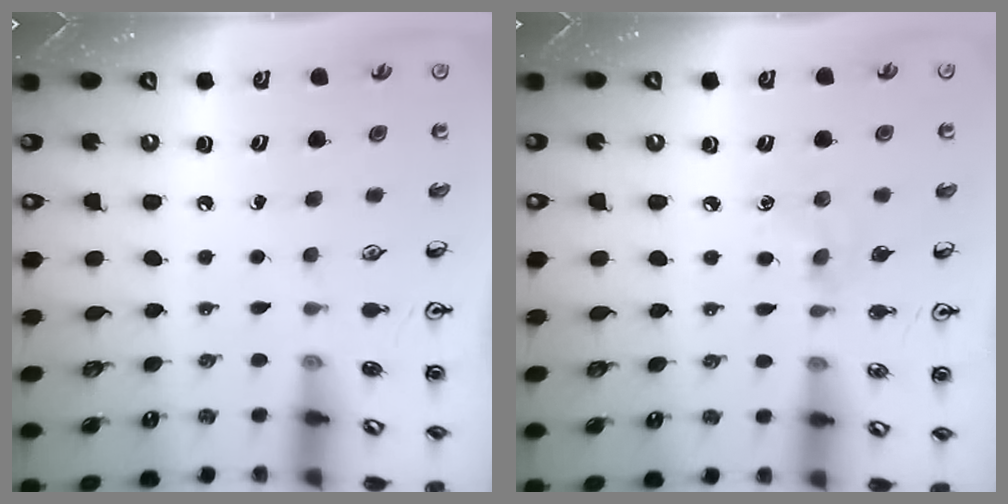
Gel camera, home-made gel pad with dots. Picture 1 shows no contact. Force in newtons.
{"total": 7.2, "press": 7.2, "slide": 0.9}